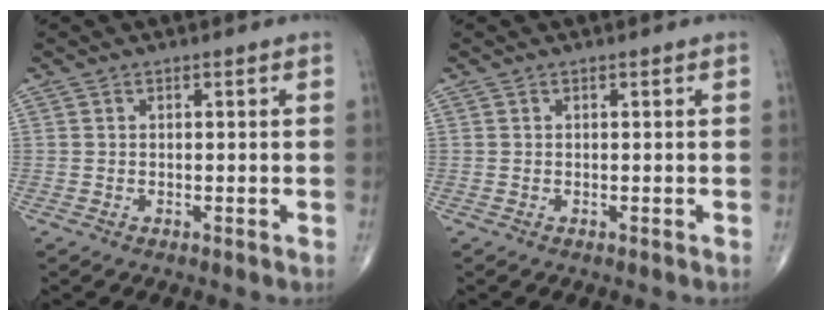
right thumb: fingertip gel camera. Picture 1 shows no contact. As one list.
[{"total": 0.0}]